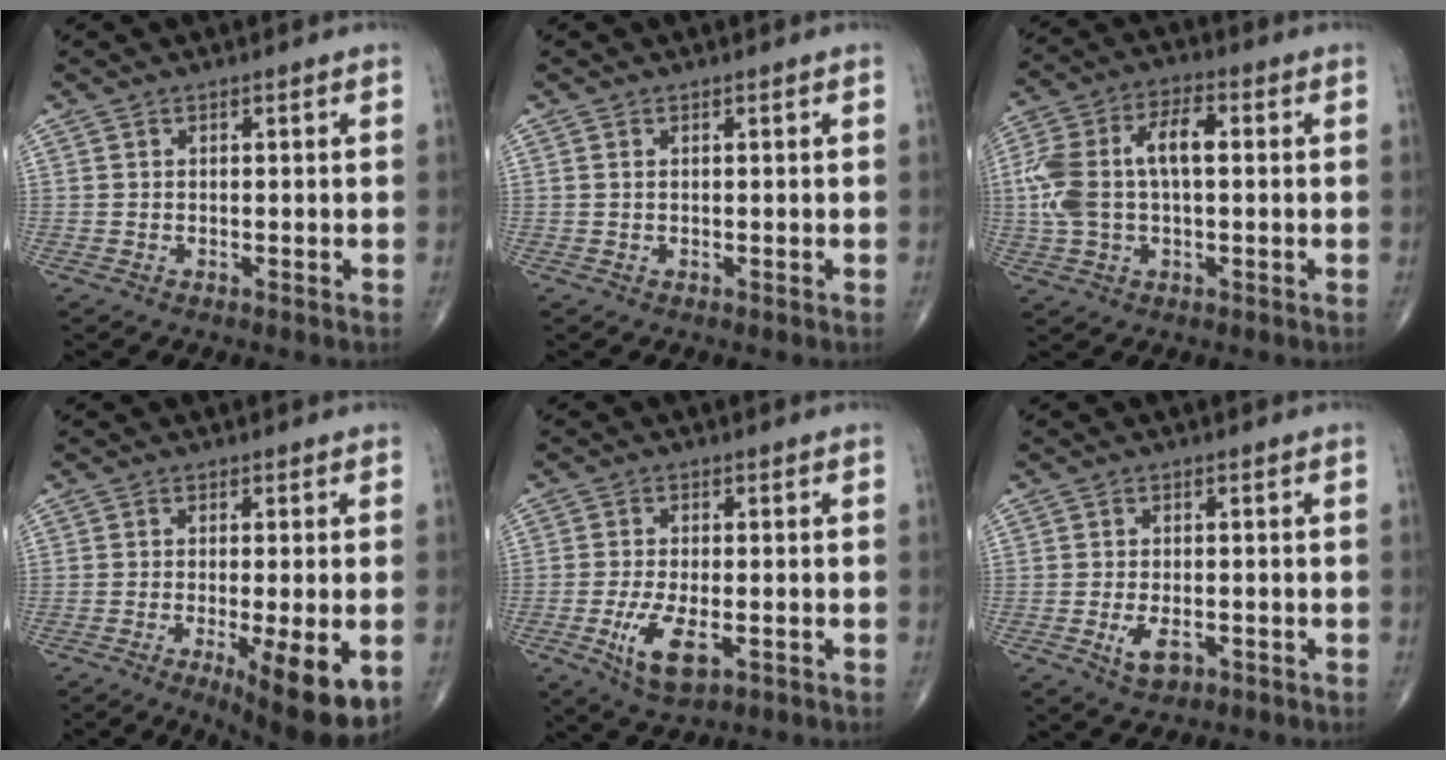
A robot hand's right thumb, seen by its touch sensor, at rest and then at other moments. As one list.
[{"total": 0.0}, {"total": 13.7, "force": [0.9, 7.2, 11.6], "torque": [-0.250, 0.034, 0.015]}, {"total": 12.6, "force": [-4.0, 3.1, 11.5], "torque": [-0.148, -0.017, -0.050]}, {"total": 7.8, "force": [-2.6, 3.4, 6.6], "torque": [-0.125, -0.006, -0.040]}, {"total": 4.2, "force": [-1.6, 2.3, 3.2], "torque": [-0.055, -0.001, -0.021]}]